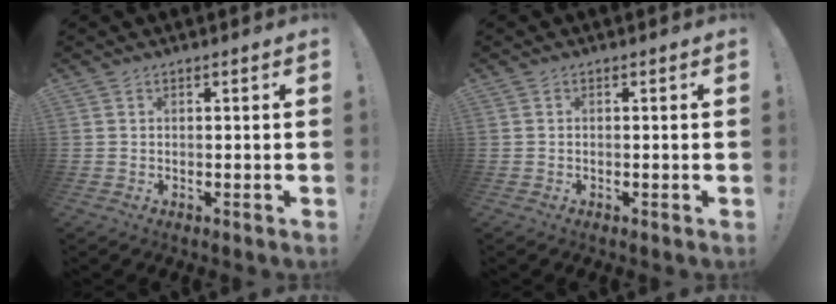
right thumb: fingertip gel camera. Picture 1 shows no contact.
{"total": 0.0}